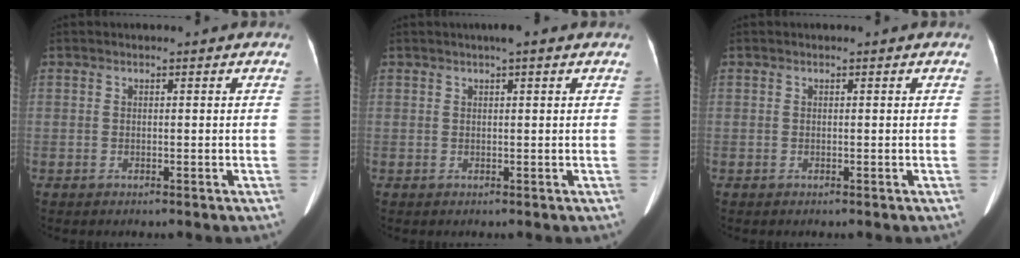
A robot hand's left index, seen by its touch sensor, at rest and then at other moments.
{"total": 2.2, "force": [1.5, 0.1, 1.6], "torque": [-0.025, 0.014, 0.020]}
{"total": 0.0}